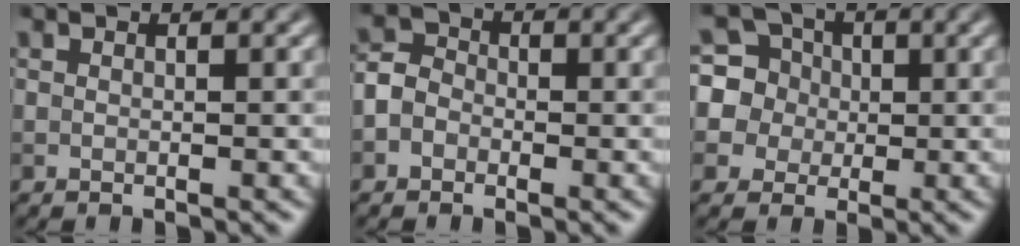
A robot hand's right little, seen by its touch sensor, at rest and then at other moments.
{"total": 2.7, "force": [-1.0, 2.2, 1.1], "torque": [-0.009, 0.006, -0.030]}
{"total": 8.2, "force": [2.1, 7.7, 2.0], "torque": [-0.064, 0.039, 0.028]}